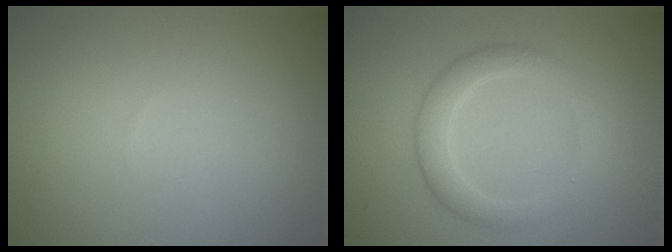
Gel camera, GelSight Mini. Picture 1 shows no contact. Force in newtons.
{"total": 3.0, "press": 3.0, "slide": 0.1}